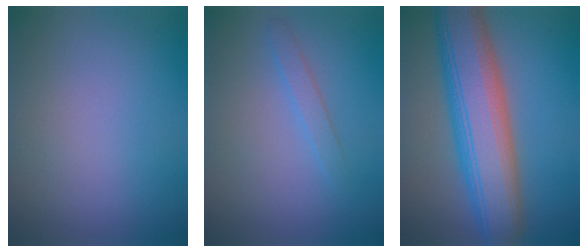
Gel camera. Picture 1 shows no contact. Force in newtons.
{"total": 1.3, "press": 1.3, "slide": 0.1}
{"total": 10.8, "press": 10.7, "slide": 0.8}